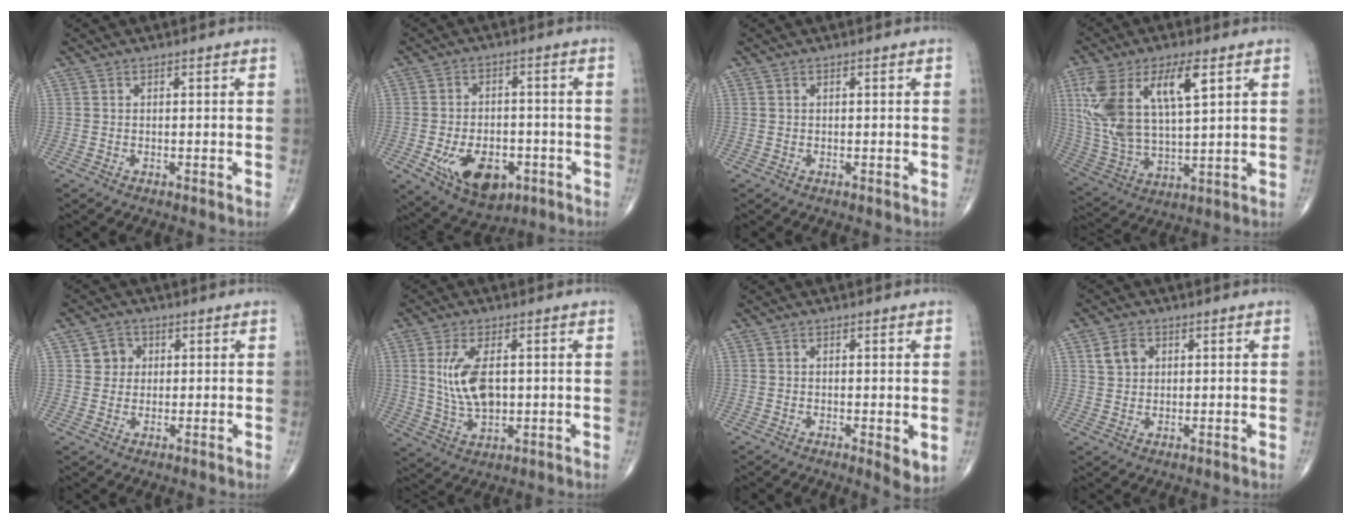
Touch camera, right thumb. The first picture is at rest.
{"total": 12.5, "force": [-4.6, 7.7, 8.8], "torque": [-0.120, 0.013, -0.060]}
{"total": 0.0}
{"total": 18.3, "force": [6.7, 7.8, 15.2], "torque": [-0.305, -0.012, 0.134]}
{"total": 3.9, "force": [0.9, 3.7, 0.9], "torque": [0.010, 0.002, 0.008]}
{"total": 9.5, "force": [1.3, 4.9, 8.0], "torque": [-0.156, -0.010, 0.033]}
{"total": 3.5, "force": [-0.5, 1.2, 3.2], "torque": [-0.047, -0.012, -0.010]}
{"total": 4.0, "force": [1.4, 3.2, 2.0], "torque": [-0.022, -0.001, 0.026]}